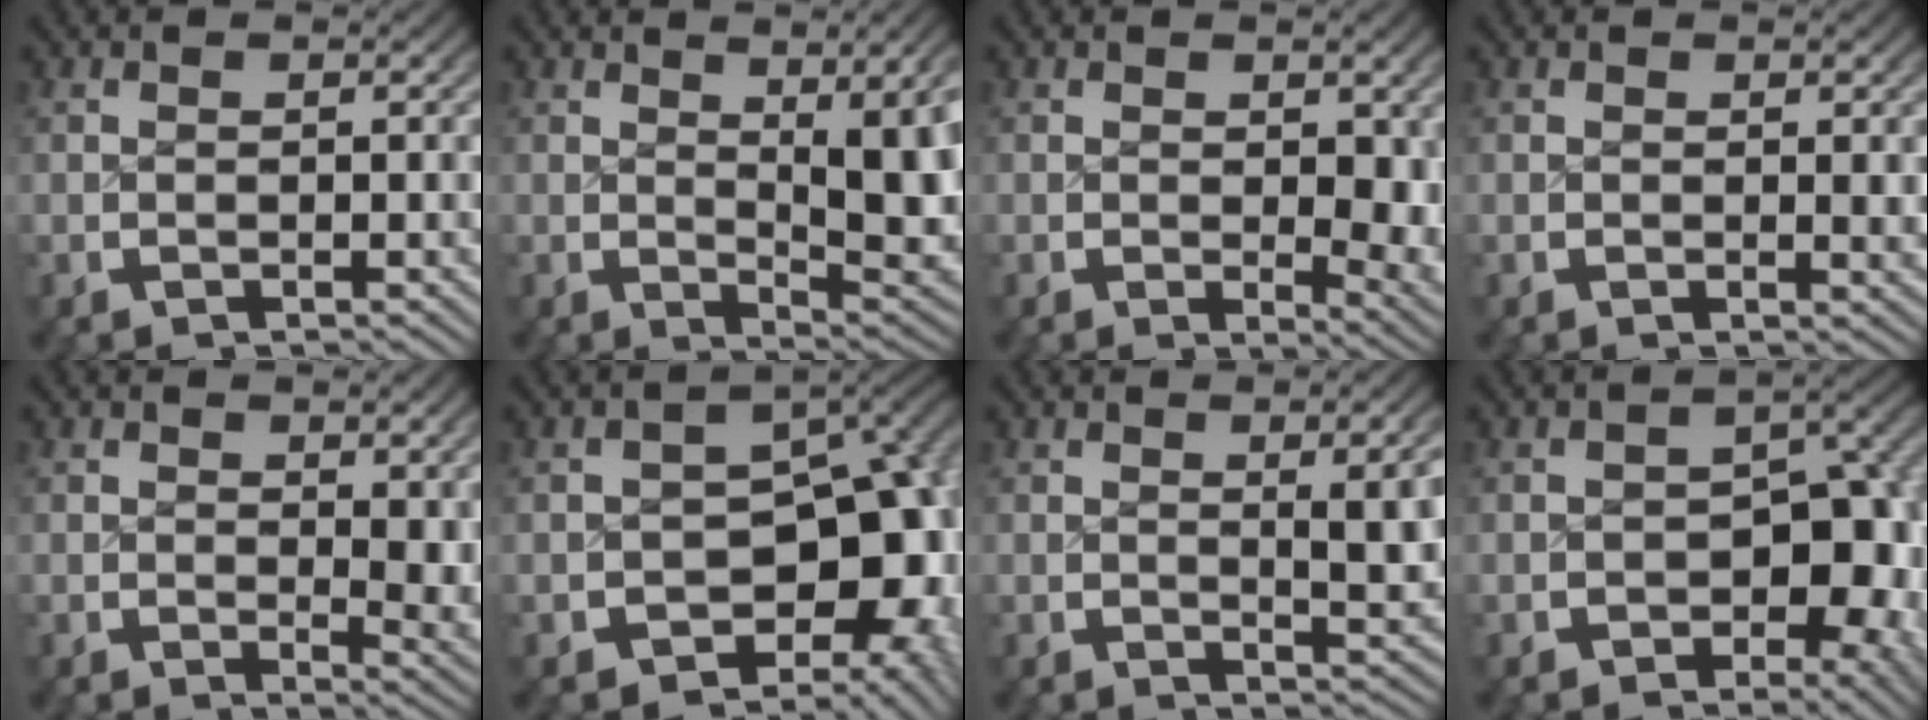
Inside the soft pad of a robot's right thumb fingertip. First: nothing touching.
{"total": 7.0, "force": [0.3, 2.9, 6.4], "torque": [-0.085, -0.020, 0.018]}
{"total": 4.3, "force": [0.0, 2.2, 3.7], "torque": [-0.045, -0.020, 0.008]}
{"total": 1.1, "force": [0.3, 0.2, 1.0], "torque": [-0.010, -0.004, 0.006]}
{"total": 3.5, "force": [0.7, 1.6, 3.0], "torque": [-0.024, -0.011, 0.012]}
{"total": 14.0, "force": [-2.6, 9.7, 9.7], "torque": [-0.145, -0.062, -0.015]}
{"total": 3.1, "force": [0.6, 0.7, 2.9], "torque": [-0.039, -0.006, 0.012]}
{"total": 7.0, "force": [-1.6, 4.6, 5.0], "torque": [-0.072, -0.031, -0.011]}